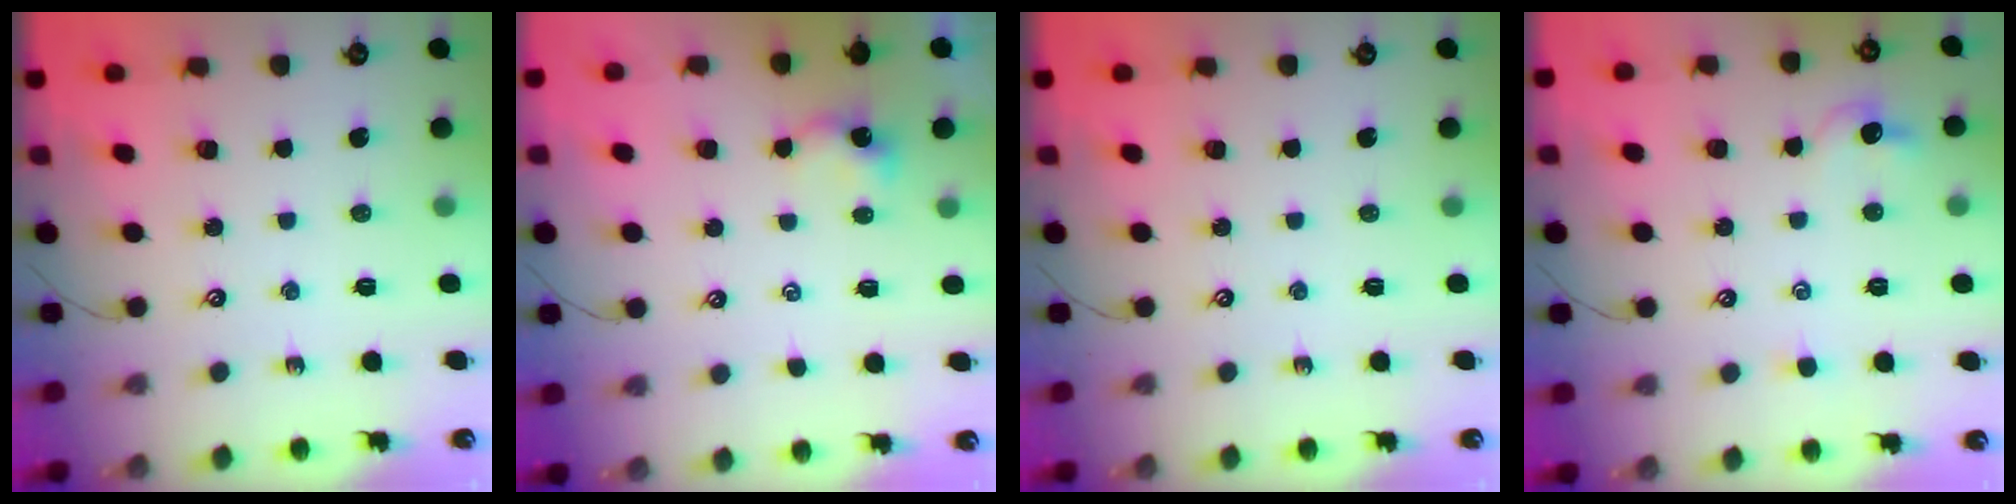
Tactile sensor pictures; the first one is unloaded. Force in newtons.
{"total": 3.0, "press": 3.0, "slide": 0.1}
{"total": 0.0}
{"total": 1.5, "press": 1.4, "slide": 0.6}